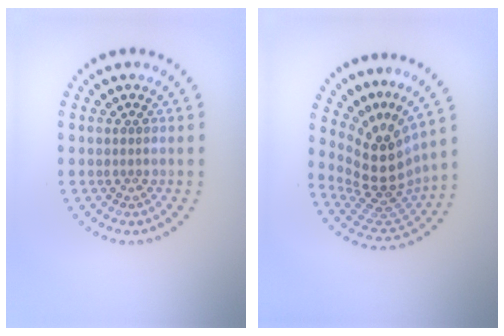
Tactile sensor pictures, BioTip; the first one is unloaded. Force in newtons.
{"total": 5.2, "press": 3.6, "slide": 3.7}